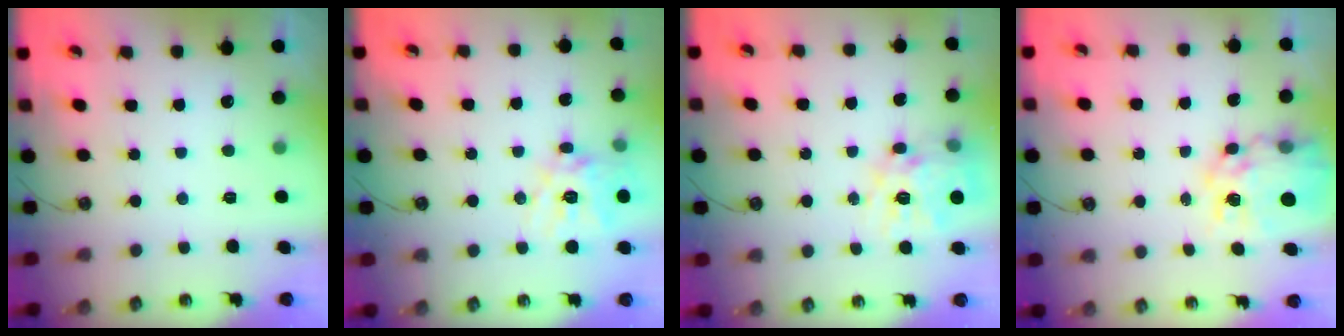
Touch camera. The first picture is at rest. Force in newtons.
{"total": 14.9, "press": 14.8, "slide": 1.9}
{"total": 14.9, "press": 14.8, "slide": 1.3}
{"total": 13.2, "press": 13.2, "slide": 1.2}